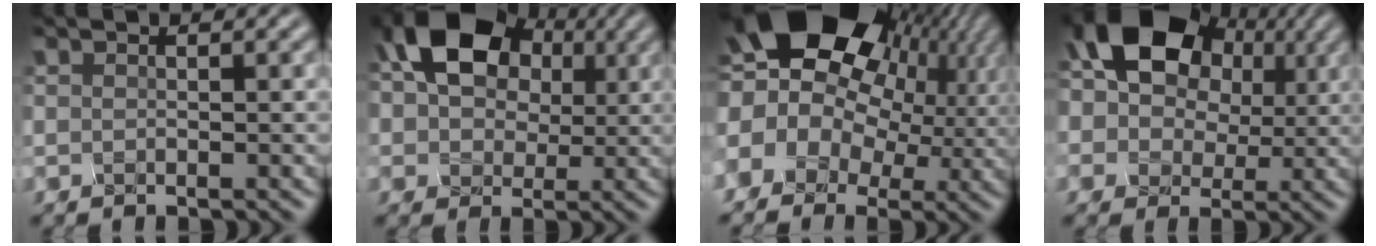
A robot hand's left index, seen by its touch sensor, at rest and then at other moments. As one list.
[{"total": 8.4, "force": [3.0, 6.3, 4.8], "torque": [-0.104, 0.019, 0.070]}, {"total": 15.8, "force": [3.6, 11.2, 10.5], "torque": [-0.211, 0.031, 0.084]}, {"total": 9.4, "force": [3.2, 7.0, 5.4], "torque": [-0.113, 0.017, 0.072]}]